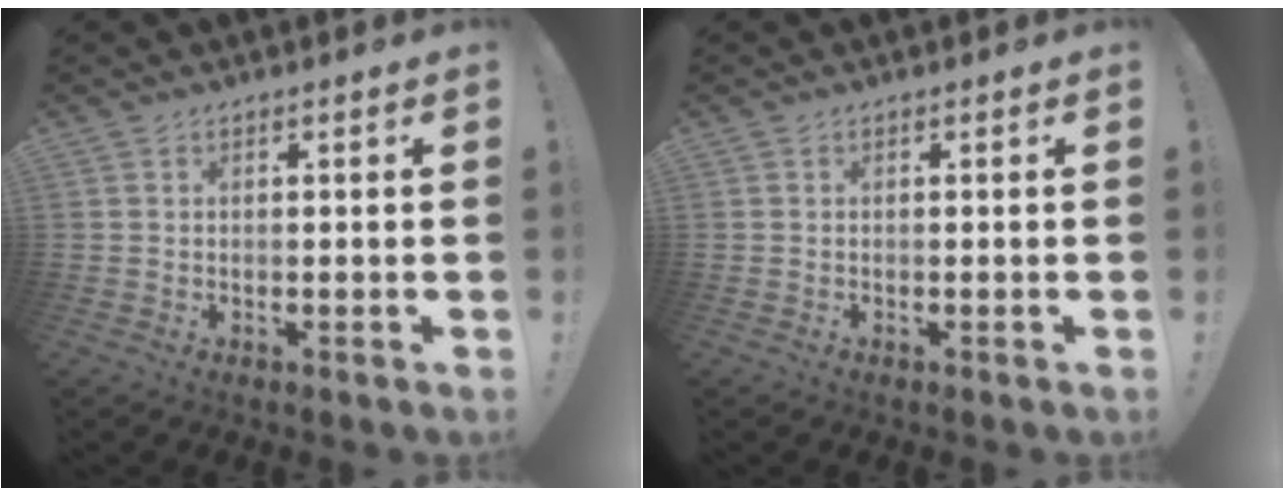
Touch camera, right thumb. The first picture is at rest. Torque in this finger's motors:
{"motor_torque": [-0.24, -0.29, -0.12, -0.06, 0.04]}